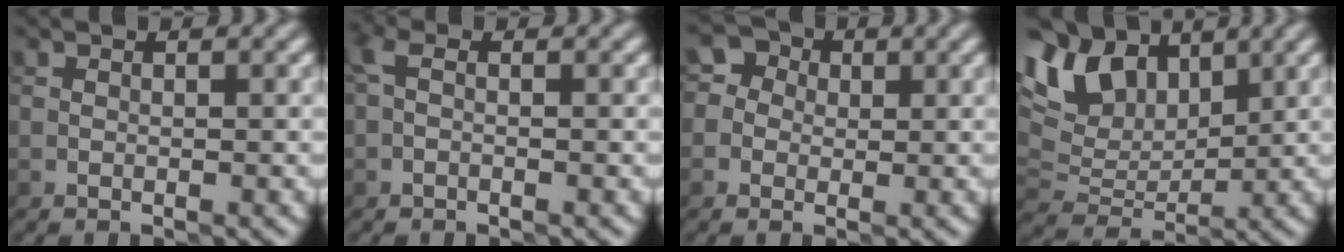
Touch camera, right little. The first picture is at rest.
{"total": 1.3, "force": [0.0, 0.4, 1.2], "torque": [-0.033, 0.003, -0.003]}
{"total": 3.4, "force": [0.9, 3.1, 1.2], "torque": [-0.003, 0.019, -0.011]}
{"total": 8.6, "force": [4.6, 4.9, 5.4], "torque": [-0.132, 0.013, 0.082]}